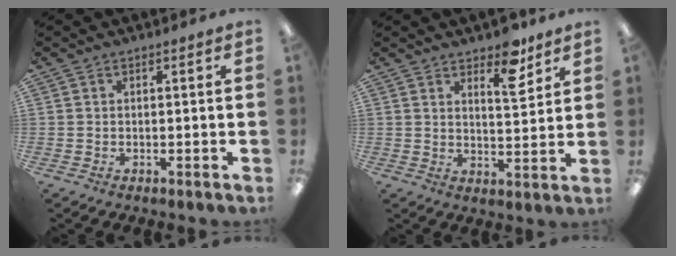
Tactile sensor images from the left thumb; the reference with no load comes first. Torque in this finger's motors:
{"motor_torque": [0.33, 0.40, -0.14, -0.30, 0.04]}